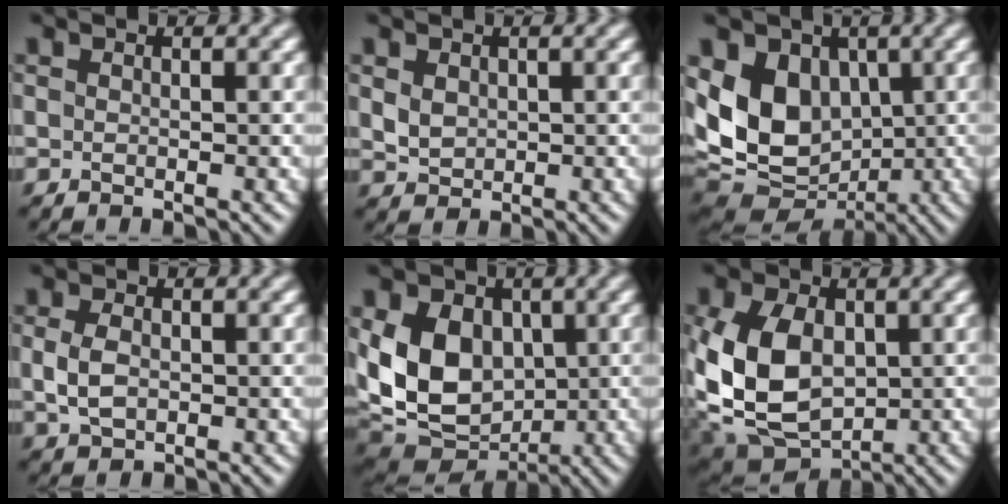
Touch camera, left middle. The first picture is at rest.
{"total": 1.9, "force": [0.5, 1.6, 1.0], "torque": [-0.023, -0.003, 0.014]}
{"total": 11.0, "force": [0.9, 8.3, 7.1], "torque": [-0.134, -0.004, 0.014]}
{"total": 2.9, "force": [0.0, 2.0, 2.1], "torque": [-0.050, -0.001, -0.001]}
{"total": 11.1, "force": [0.6, 8.3, 7.3], "torque": [-0.150, -0.004, 0.004]}
{"total": 11.0, "force": [-0.1, 7.7, 7.8], "torque": [-0.185, -0.011, 0.000]}